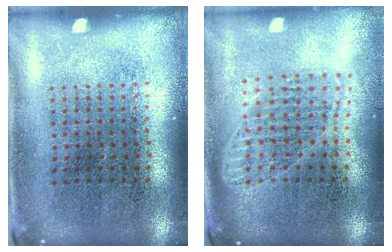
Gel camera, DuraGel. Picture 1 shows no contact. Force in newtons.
{"total": 1.7, "press": 1.4, "slide": 0.9}